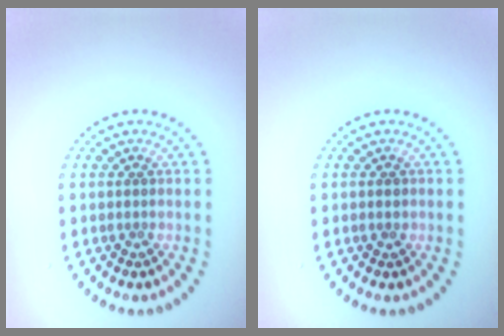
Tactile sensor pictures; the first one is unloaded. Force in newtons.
{"total": 0.8, "press": 0.8, "slide": 0.1}